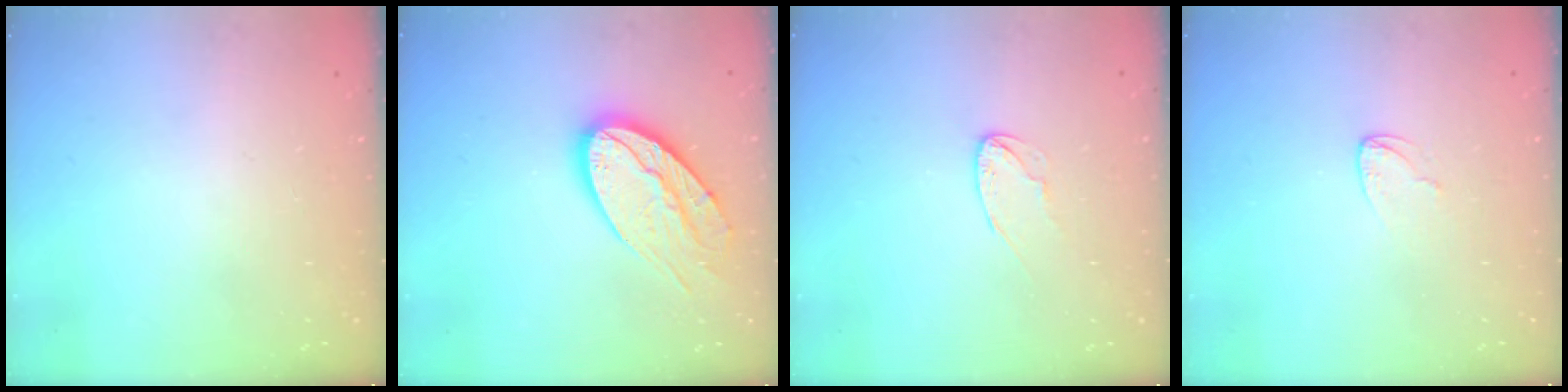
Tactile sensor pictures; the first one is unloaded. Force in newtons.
{"total": 19.5, "press": 19.4, "slide": 2.0}
{"total": 6.1, "press": 6.1, "slide": 0.5}
{"total": 3.8, "press": 3.8, "slide": 0.3}